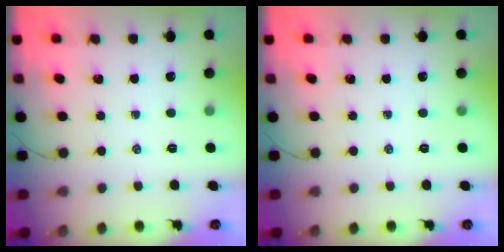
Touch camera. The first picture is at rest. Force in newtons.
{"total": 0.0}